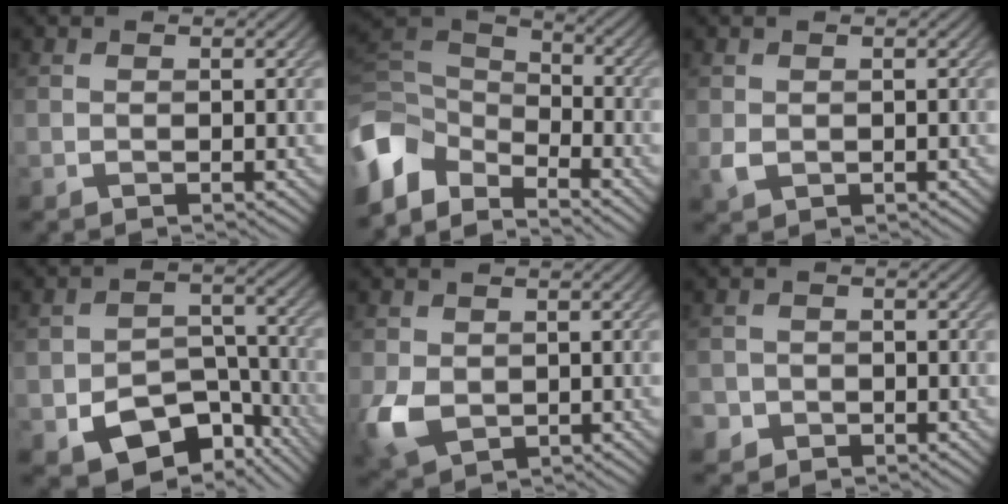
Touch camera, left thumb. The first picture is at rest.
{"total": 7.7, "force": [-4.8, 4.7, 3.7], "torque": [-0.098, 0.000, -0.108]}
{"total": 1.4, "force": [0.1, 1.2, 0.8], "torque": [-0.022, -0.004, 0.006]}
{"total": 10.7, "force": [-6.1, 6.5, 6.0], "torque": [-0.104, -0.031, -0.093]}
{"total": 5.3, "force": [-0.5, 4.0, 3.3], "torque": [-0.087, -0.012, -0.009]}
{"total": 2.2, "force": [-1.2, 1.8, 0.1], "torque": [-0.002, -0.002, -0.027]}